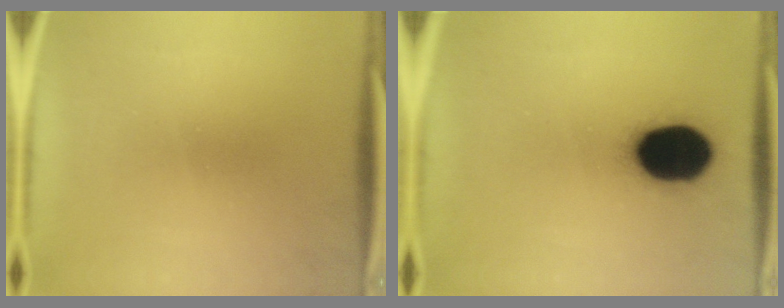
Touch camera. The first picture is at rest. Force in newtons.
{"total": 19.6}